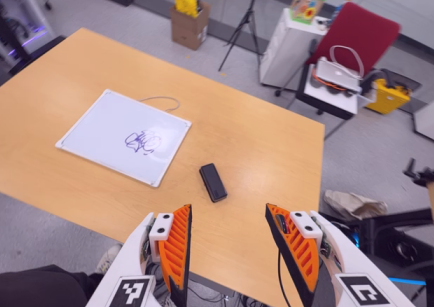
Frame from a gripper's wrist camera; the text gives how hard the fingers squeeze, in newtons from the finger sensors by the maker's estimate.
{"total": 0.0}